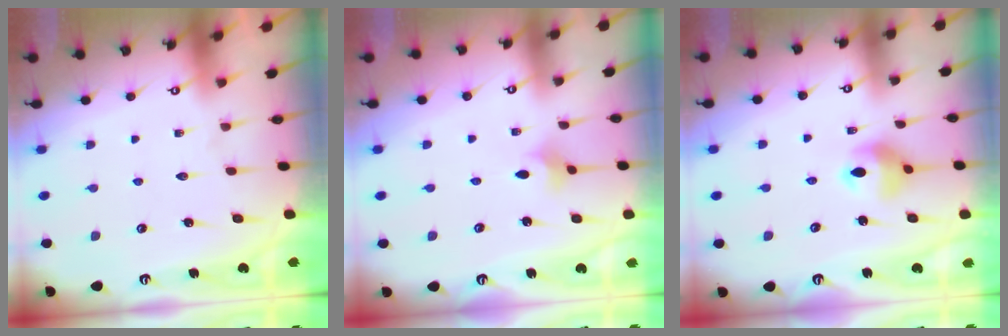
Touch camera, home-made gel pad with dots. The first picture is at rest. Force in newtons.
{"total": 2.5, "press": 2.5, "slide": 0.4}
{"total": 10.0, "press": 9.4, "slide": 3.4}